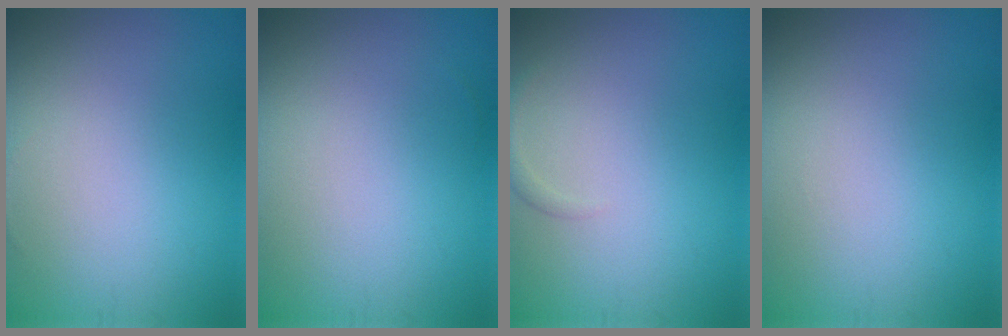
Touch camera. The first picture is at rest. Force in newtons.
{"total": 0.0}
{"total": 0.7, "press": 0.7, "slide": 0.0}
{"total": 0.0}